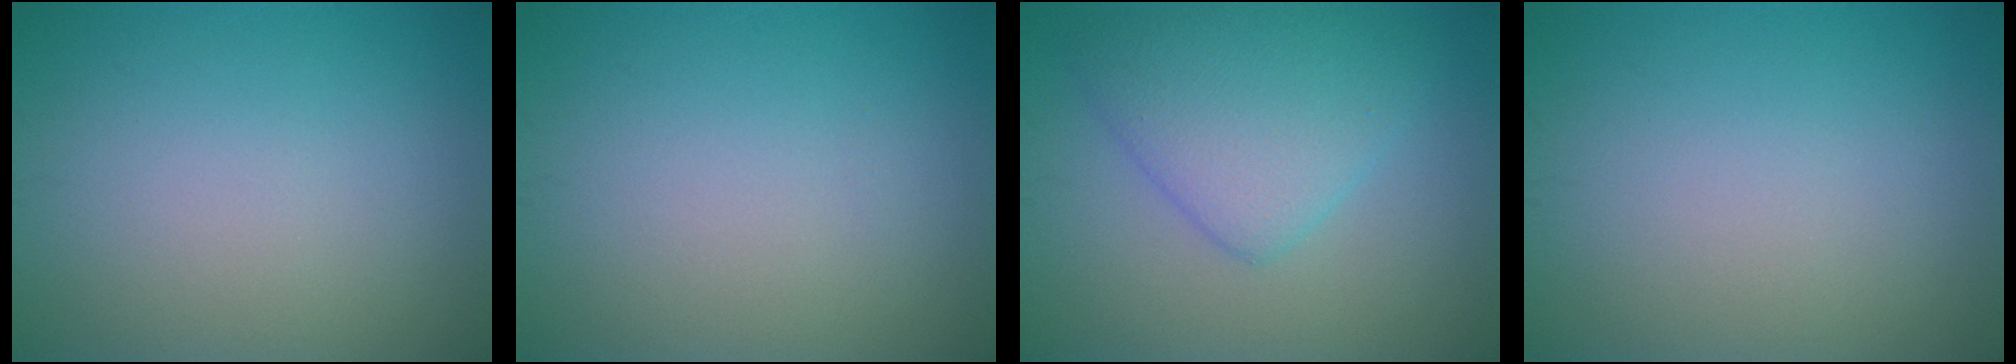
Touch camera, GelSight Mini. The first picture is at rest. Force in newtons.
{"total": 0.0}
{"total": 5.3, "press": 5.3, "slide": 0.2}
{"total": 0.0}